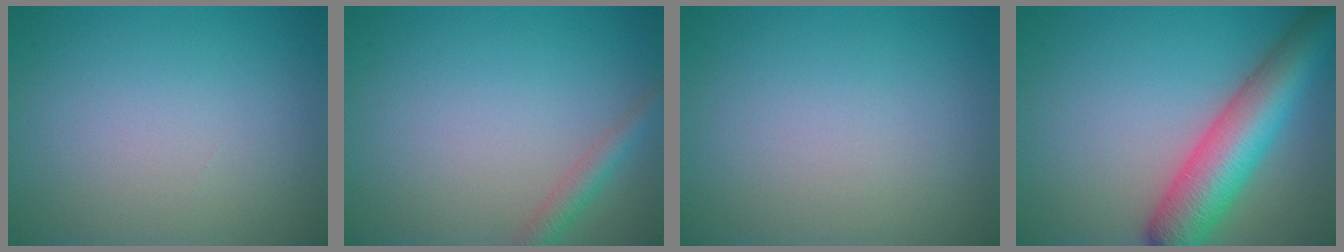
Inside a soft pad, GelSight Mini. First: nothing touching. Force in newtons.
{"total": 2.0, "press": 2.0, "slide": 0.1}
{"total": 0.0}
{"total": 8.4, "press": 8.4, "slide": 0.3}